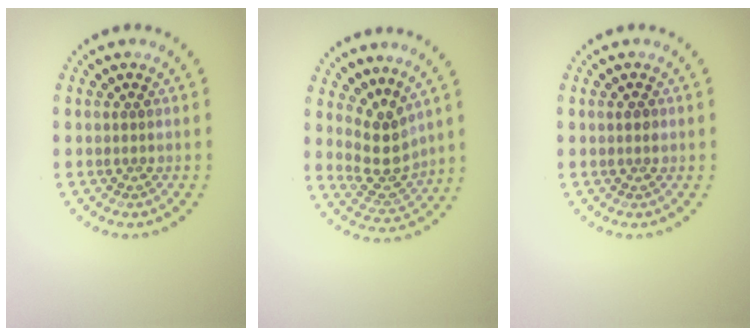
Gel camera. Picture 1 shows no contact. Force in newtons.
{"total": 3.4, "press": 2.7, "slide": 1.9}
{"total": 0.9, "press": 0.8, "slide": 0.1}